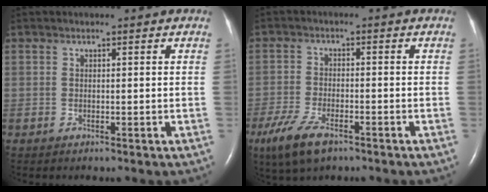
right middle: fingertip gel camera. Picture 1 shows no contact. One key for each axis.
{"total": 7.3, "fx": -4.7, "fy": 2.4, "fz": 5.1, "tx": -0.106, "ty": -0.015, "tz": -0.083}